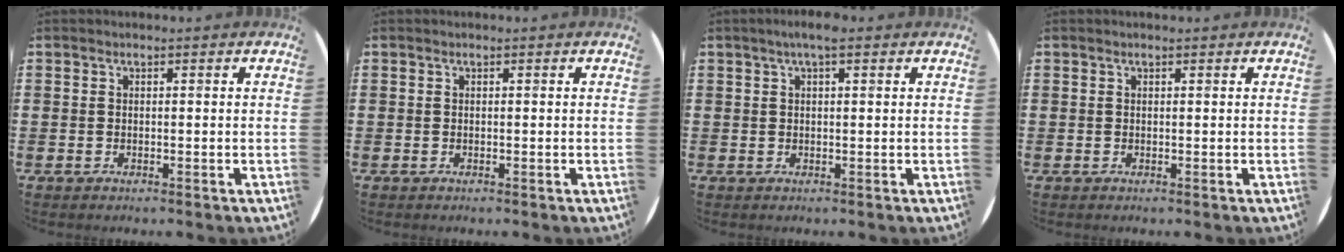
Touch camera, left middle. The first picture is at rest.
{"total": 0.0}
{"total": 2.3, "force": [1.4, 0.5, 1.7], "torque": [-0.035, 0.008, 0.023]}
{"total": 0.0}